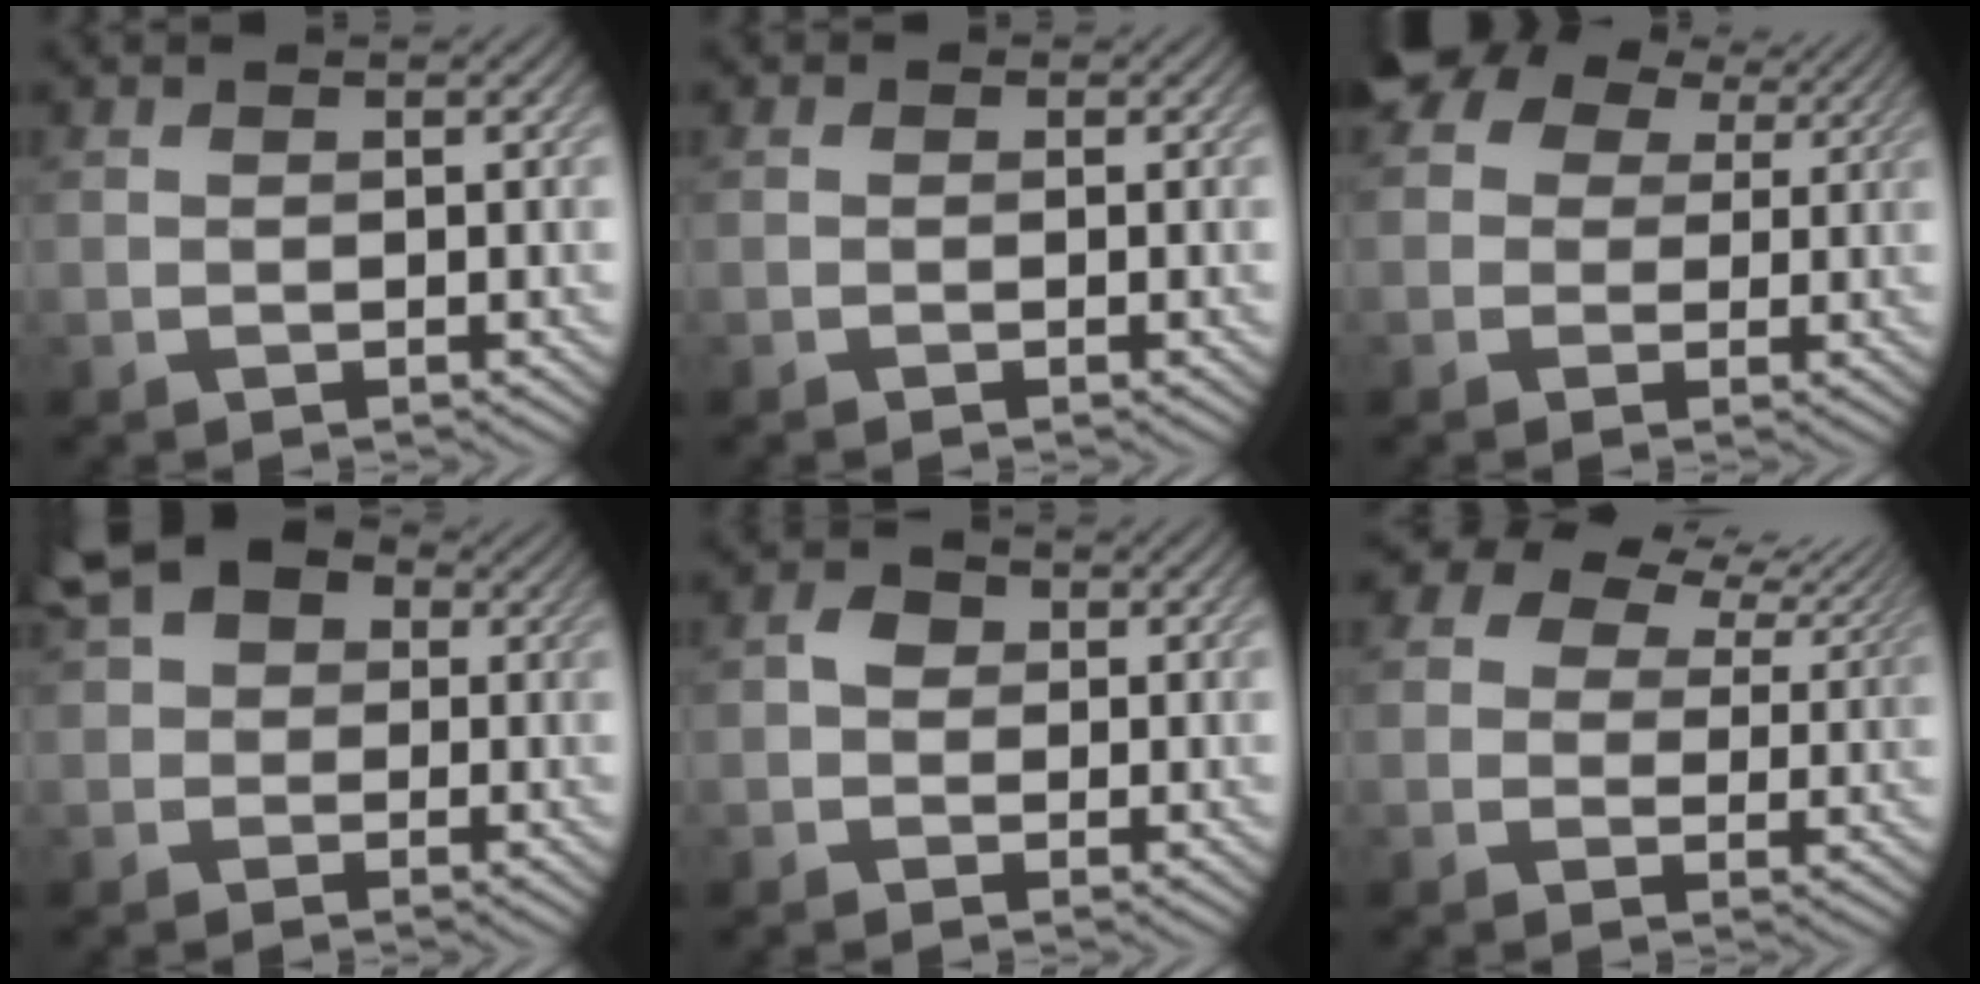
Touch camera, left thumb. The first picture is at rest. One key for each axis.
{"total": 0.7, "fx": -0.3, "fy": 0.5, "fz": 0.2, "tx": -0.001, "ty": -0.003, "tz": -0.008}
{"total": 9.7, "fx": 4.7, "fy": 6.8, "fz": 4.9, "tx": -0.108, "ty": 0.034, "tz": 0.054}
{"total": 5.7, "fx": 1.8, "fy": 4.3, "fz": 3.2, "tx": -0.063, "ty": 0.012, "tz": 0.018}
{"total": 1.9, "fx": -0.3, "fy": 1.6, "fz": 1.0, "tx": -0.015, "ty": 0.003, "tz": -0.012}
{"total": 8.6, "fx": 5.0, "fy": 5.3, "fz": 4.6, "tx": -0.097, "ty": 0.021, "tz": 0.066}